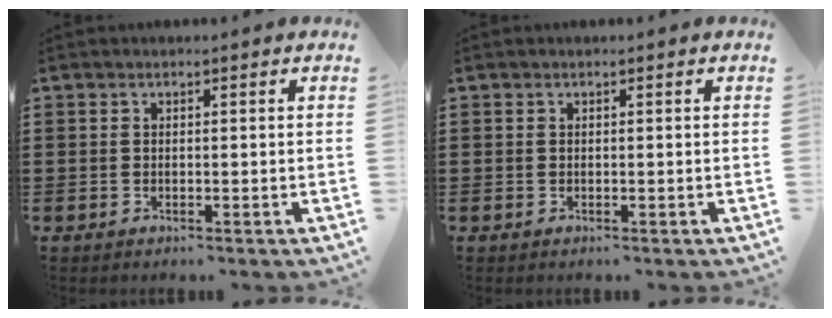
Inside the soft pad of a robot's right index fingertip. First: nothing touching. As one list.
[{"total": 0.0}]